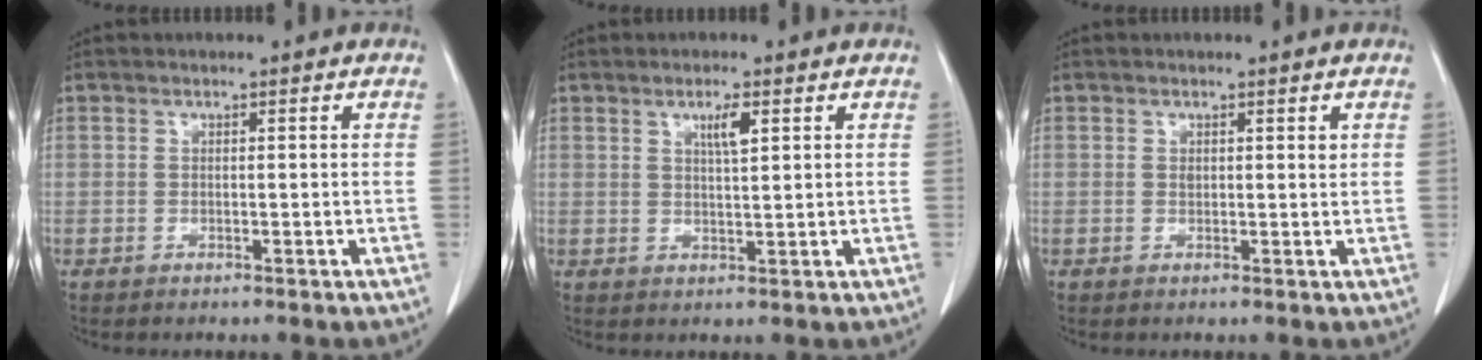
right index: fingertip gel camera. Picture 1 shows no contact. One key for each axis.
{"total": 3.0, "fx": 1.4, "fy": 0.3, "fz": 2.6, "tx": -0.045, "ty": -0.001, "tz": 0.023}
{"total": 1.2, "fx": 0.4, "fy": 0.6, "fz": 1.0, "tx": -0.019, "ty": 0.002, "tz": 0.008}